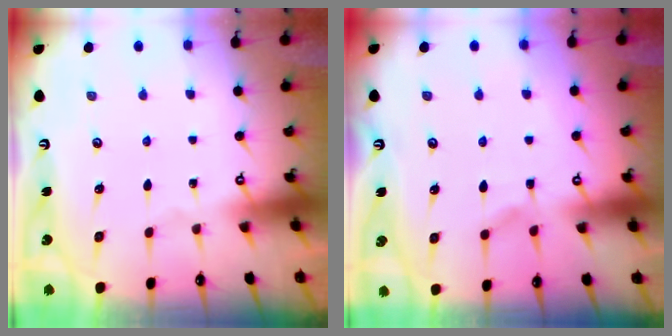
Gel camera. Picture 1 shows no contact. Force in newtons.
{"total": 4.1, "press": 4.1, "slide": 0.4}